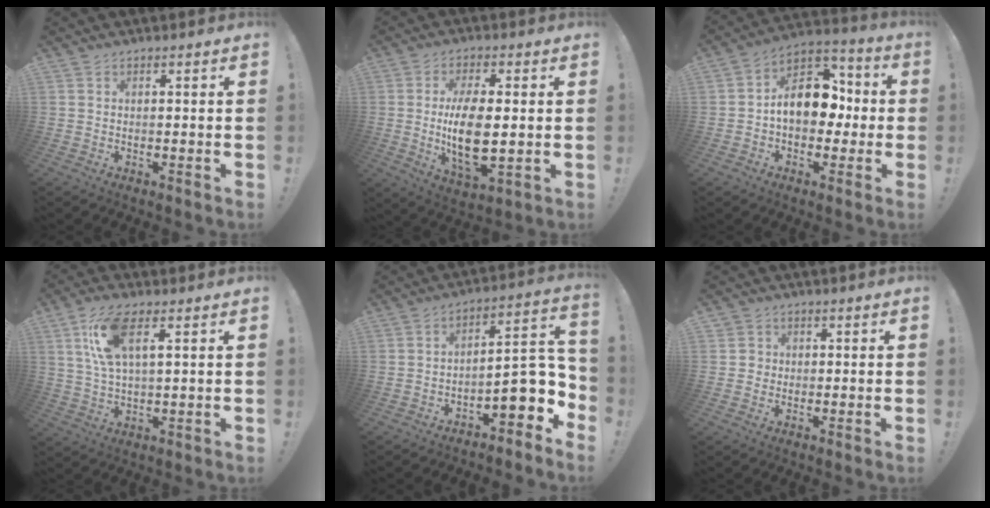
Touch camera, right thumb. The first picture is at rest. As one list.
[{"total": 14.3, "force": [0.0, 6.8, 12.6], "torque": [-0.248, -0.013, -0.005]}, {"total": 15.4, "force": [-0.2, 11.0, 10.8], "torque": [-0.152, 0.021, 0.003]}, {"total": 10.9, "force": [4.4, 4.3, 9.0], "torque": [-0.167, -0.002, 0.083]}, {"total": 12.6, "force": [-3.5, 5.4, 10.9], "torque": [-0.121, 0.005, -0.052]}, {"total": 2.8, "force": [-0.2, 2.7, 0.6], "torque": [-0.007, 0.005, -0.003]}]